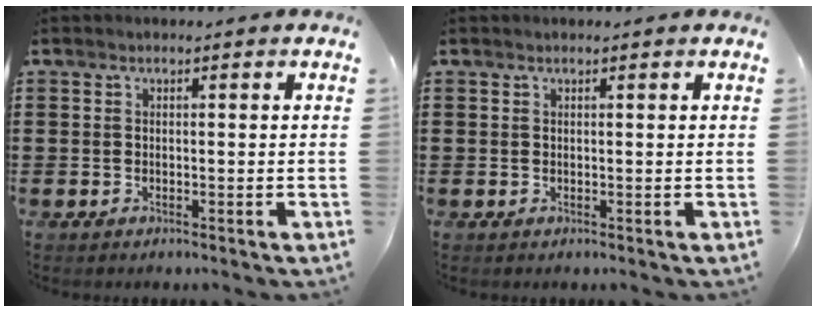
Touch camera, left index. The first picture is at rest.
{"total": 0.0}